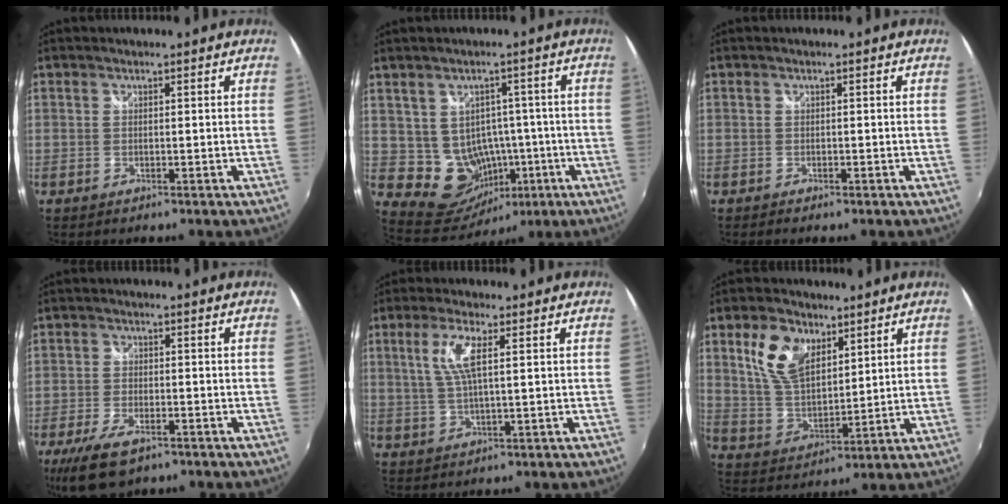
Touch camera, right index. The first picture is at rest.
{"total": 10.6, "force": [-1.5, 9.9, 3.6], "torque": [-0.081, 0.015, 0.007]}
{"total": 0.9, "force": [-0.7, 0.5, 0.3], "torque": [-0.009, -0.004, -0.014]}
{"total": 9.4, "force": [-6.0, 4.1, 6.0], "torque": [-0.148, -0.022, -0.109]}
{"total": 6.0, "force": [1.6, 1.0, 5.7], "torque": [-0.117, 0.001, 0.034]}
{"total": 11.5, "force": [5.5, 6.8, 7.5], "torque": [-0.151, 0.016, 0.114]}